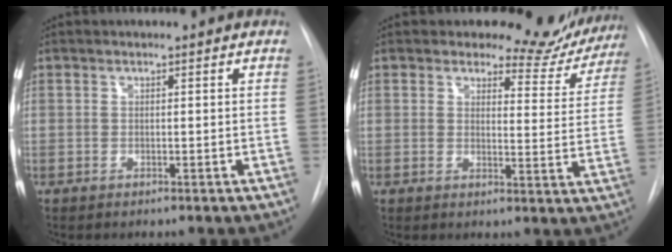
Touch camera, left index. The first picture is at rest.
{"total": 10.2, "force": [9.5, 3.7, 0.2], "torque": [0.027, -0.037, 0.085]}